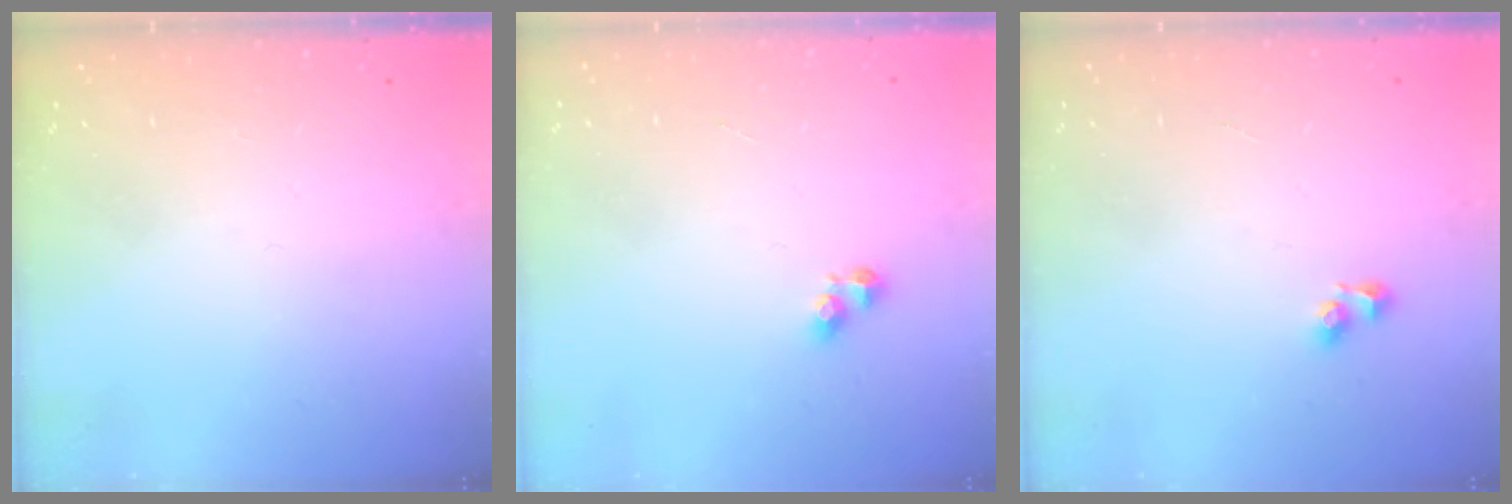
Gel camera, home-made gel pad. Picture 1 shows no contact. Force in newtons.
{"total": 3.2, "press": 3.2, "slide": 0.4}
{"total": 4.6, "press": 4.3, "slide": 1.8}